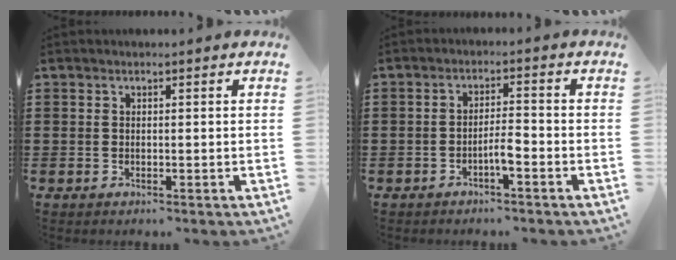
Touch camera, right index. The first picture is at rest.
{"total": 3.1, "force": [-1.6, 0.5, 2.7], "torque": [-0.055, 0.002, -0.033]}